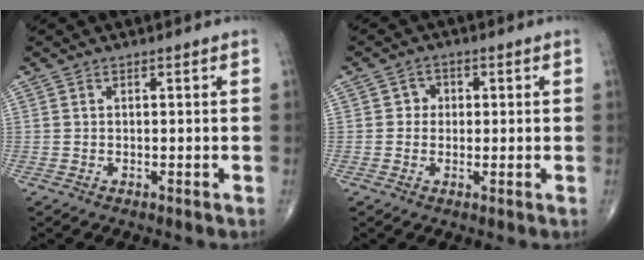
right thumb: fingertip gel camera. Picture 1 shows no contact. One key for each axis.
{"total": 2.9, "fx": 0.3, "fy": 2.7, "fz": 1.1, "tx": 0.006, "ty": 0.007, "tz": -0.003}